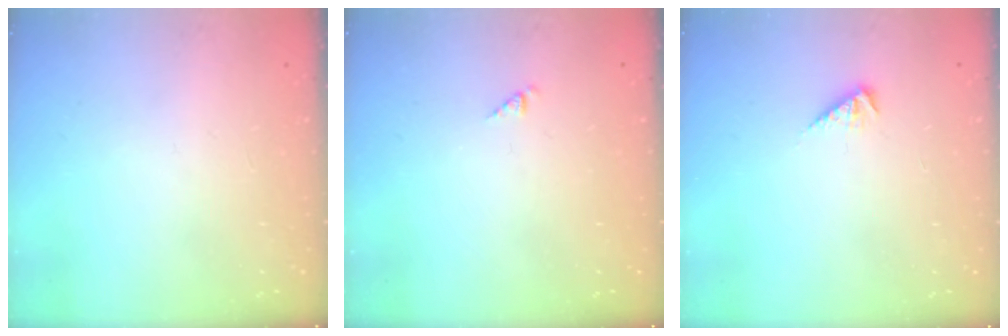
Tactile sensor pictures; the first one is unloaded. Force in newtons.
{"total": 0.8, "press": 0.8, "slide": 0.2}
{"total": 3.5, "press": 3.4, "slide": 0.6}